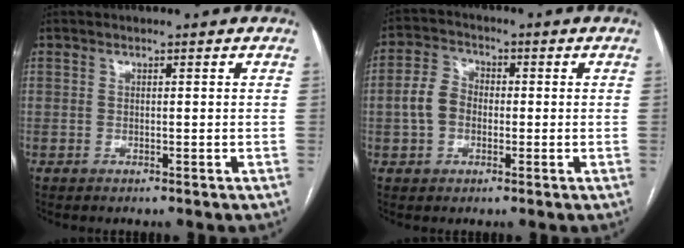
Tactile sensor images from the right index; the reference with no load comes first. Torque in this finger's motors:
{"motor_torque": [0.32, -0.11, 0.47, 0.09]}